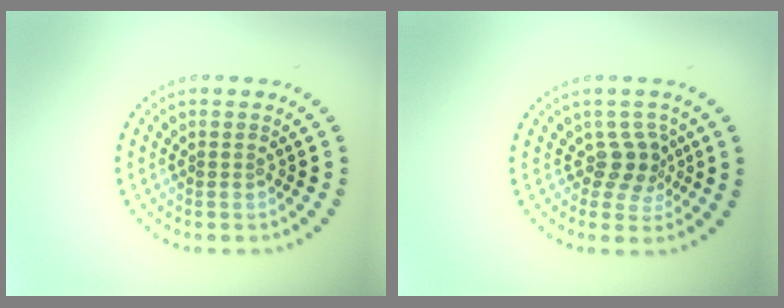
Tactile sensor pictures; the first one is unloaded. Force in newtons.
{"total": 2.2, "press": 1.7, "slide": 1.5}